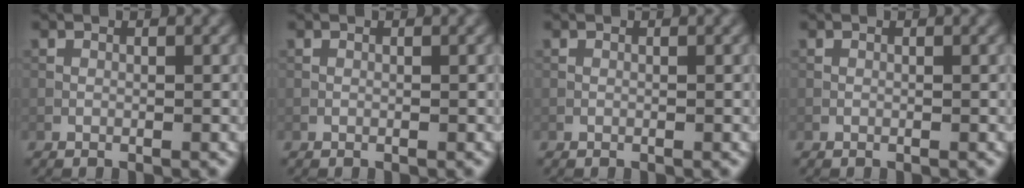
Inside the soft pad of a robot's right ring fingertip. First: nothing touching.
{"total": 0.0}
{"total": 0.0}
{"total": 0.0}